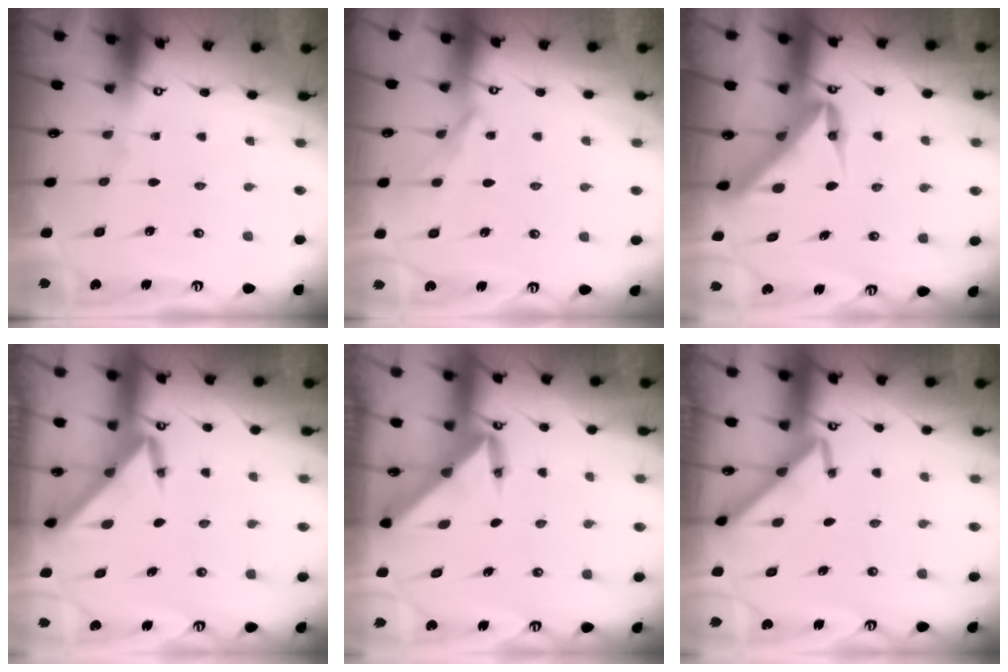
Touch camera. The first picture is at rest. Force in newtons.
{"total": 6.0, "press": 5.9, "slide": 0.5}
{"total": 5.9, "press": 5.8, "slide": 0.5}
{"total": 3.0, "press": 3.0, "slide": 0.1}
{"total": 3.9, "press": 3.9, "slide": 0.4}
{"total": 4.0, "press": 4.0, "slide": 0.5}